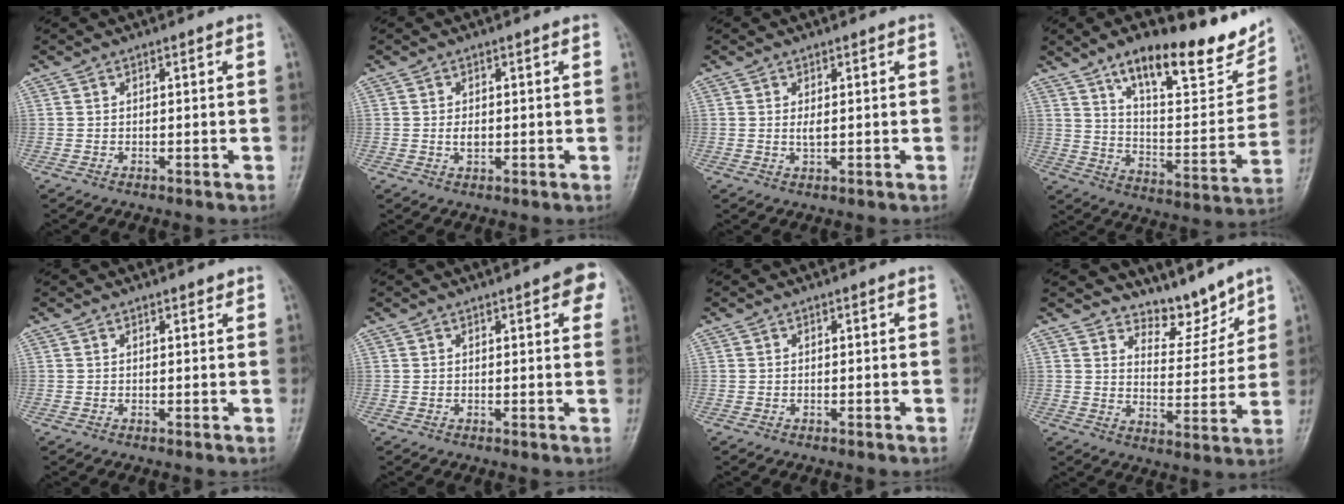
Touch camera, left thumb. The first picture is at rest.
{"total": 1.7, "force": [0.1, 1.1, 1.3], "torque": [-0.021, -0.002, 0.002]}
{"total": 1.5, "force": [0.5, 0.6, 1.3], "torque": [-0.023, -0.004, 0.010]}
{"total": 23.1, "force": [15.1, 7.8, 15.6], "torque": [-0.174, -0.059, 0.236]}
{"total": 1.0, "force": [0.9, 0.4, 0.4], "torque": [-0.002, -0.004, 0.008]}
{"total": 4.9, "force": [2.5, 1.6, 3.9], "torque": [-0.029, -0.002, 0.021]}
{"total": 0.0}
{"total": 7.4, "force": [6.9, 2.5, 1.3], "torque": [0.011, -0.064, 0.120]}